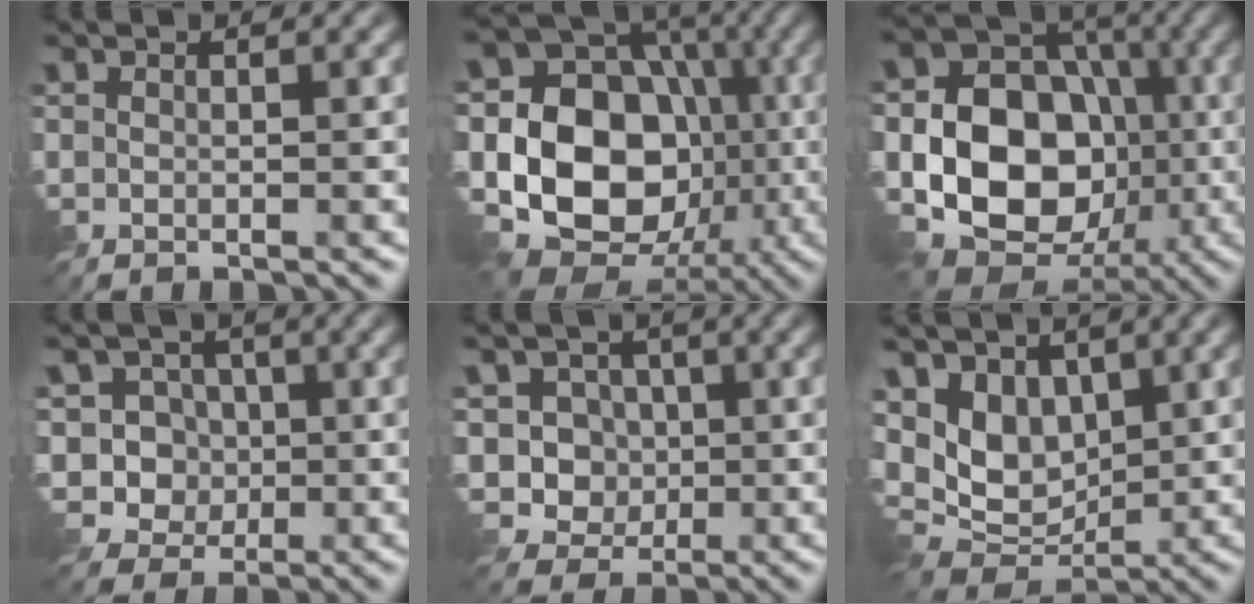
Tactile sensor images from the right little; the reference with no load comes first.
{"total": 18.4, "force": [-3.1, 14.8, 10.5], "torque": [-0.182, 0.013, -0.075]}
{"total": 14.4, "force": [-2.5, 11.4, 8.4], "torque": [-0.131, -0.006, -0.061]}
{"total": 7.1, "force": [0.5, 6.5, 2.9], "torque": [-0.062, 0.018, -0.017]}
{"total": 6.1, "force": [0.1, 5.6, 2.5], "torque": [-0.052, 0.013, -0.022]}
{"total": 7.4, "force": [1.8, 5.4, 4.7], "torque": [-0.110, -0.004, 0.026]}